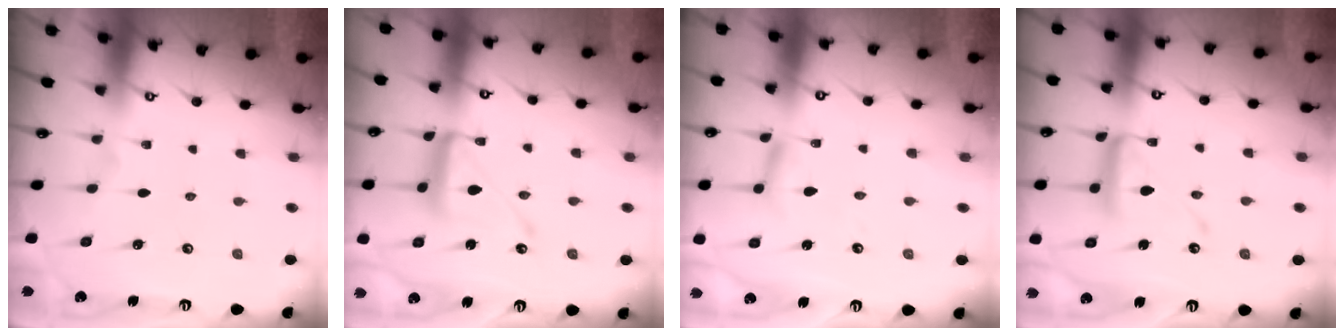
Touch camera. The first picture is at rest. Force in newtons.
{"total": 12.5, "press": 12.4, "slide": 1.1}
{"total": 5.0, "press": 5.0, "slide": 0.4}
{"total": 14.6, "press": 14.5, "slide": 1.4}